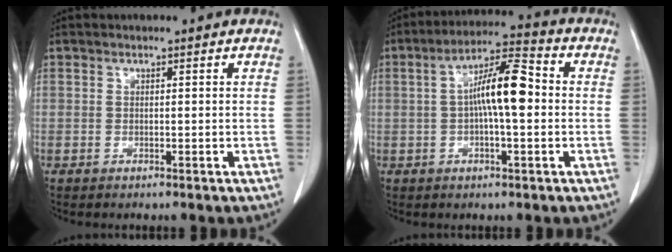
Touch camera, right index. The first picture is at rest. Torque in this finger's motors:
{"motor_torque": [1.11, -0.05, 0.46, 0.17]}